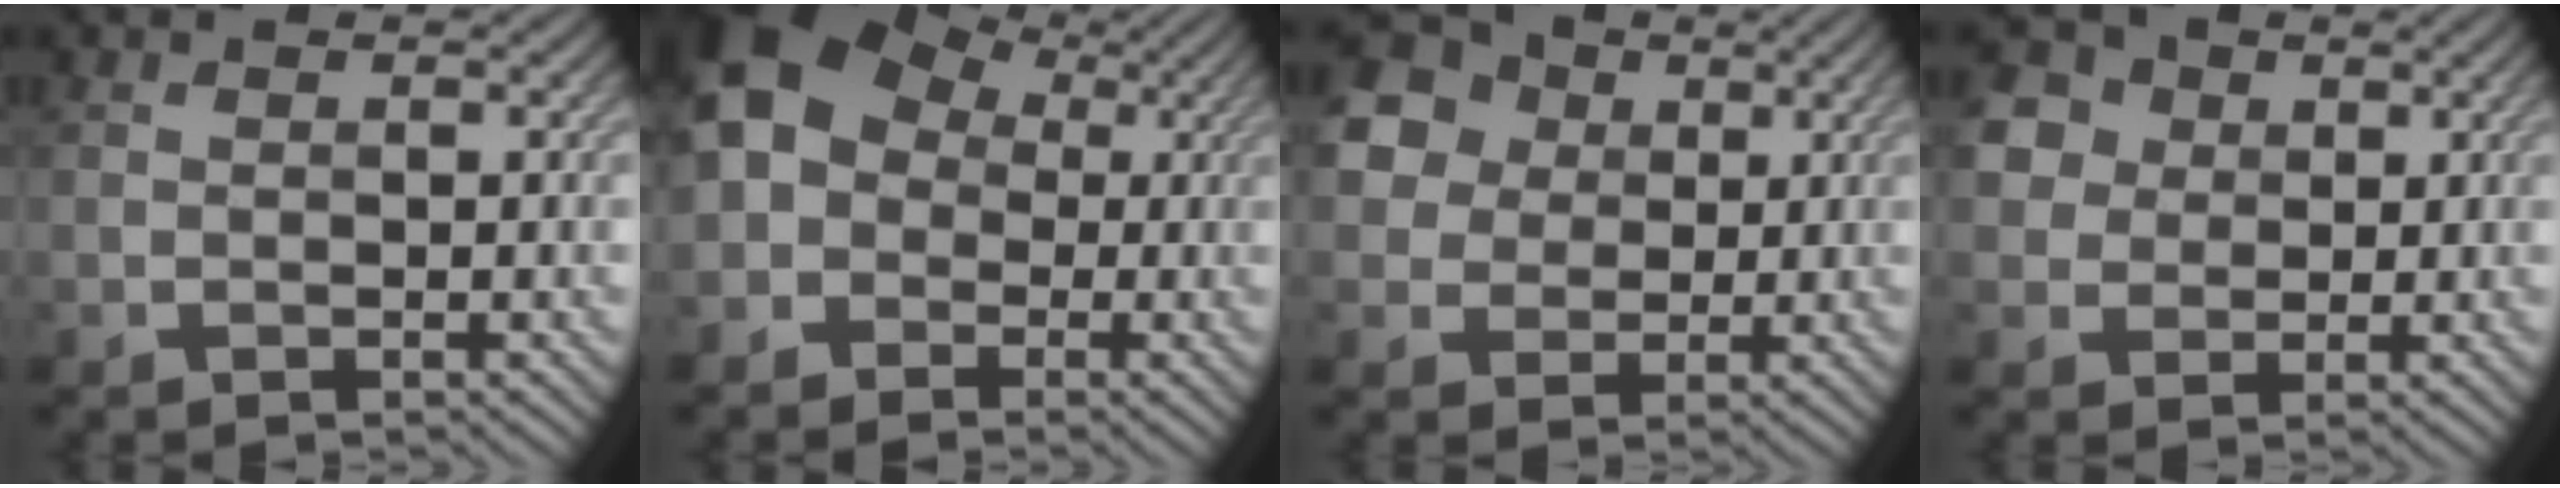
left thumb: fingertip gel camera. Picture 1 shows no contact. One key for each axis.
{"total": 9.3, "fx": 0.7, "fy": 7.9, "fz": 4.9, "tx": -0.111, "ty": -0.007, "tz": 0.004}
{"total": 15.0, "fx": 5.9, "fy": 12.5, "fz": 5.8, "tx": -0.185, "ty": 0.033, "tz": 0.095}
{"total": 6.5, "fx": 2.6, "fy": 5.4, "fz": 2.4, "tx": -0.090, "ty": 0.024, "tz": 0.035}